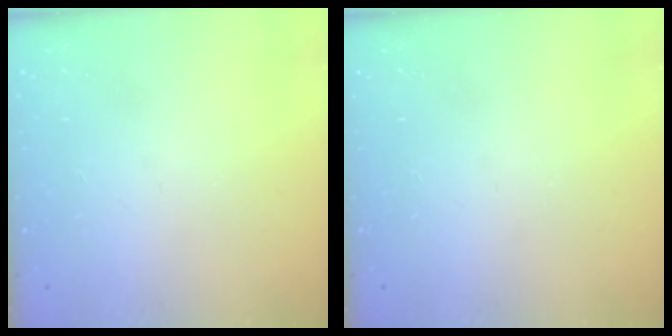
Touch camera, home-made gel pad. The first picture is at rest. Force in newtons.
{"total": 0.0}